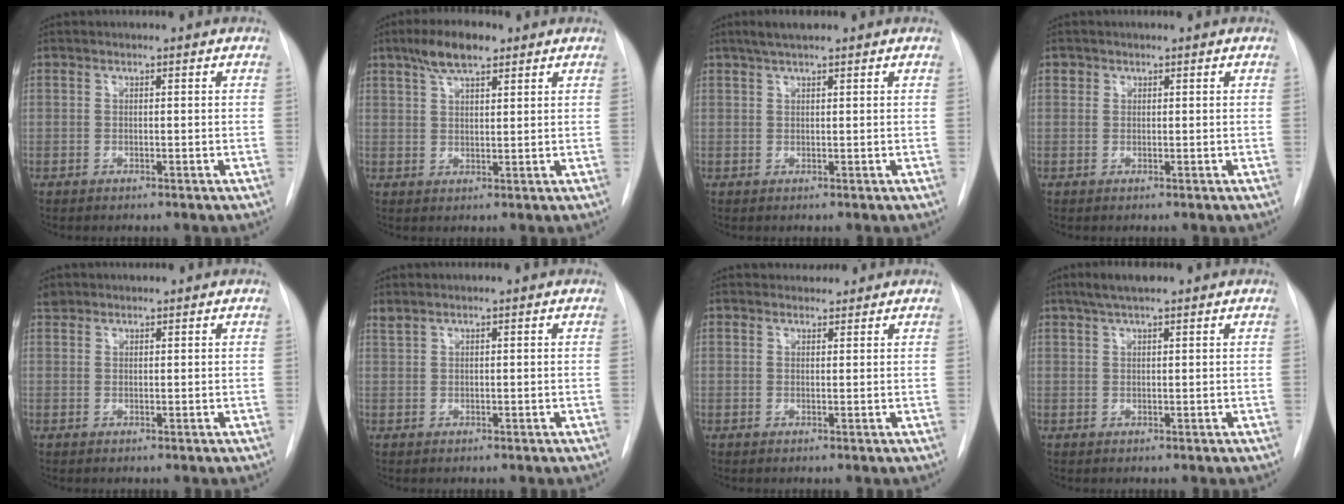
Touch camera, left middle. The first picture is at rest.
{"total": 6.1, "force": [4.1, 1.8, 4.1], "torque": [-0.081, 0.014, 0.073]}
{"total": 3.0, "force": [2.3, 0.3, 1.9], "torque": [-0.038, 0.012, 0.041]}
{"total": 0.8, "force": [0.4, 0.7, 0.0], "torque": [0.010, 0.003, 0.003]}
{"total": 1.6, "force": [1.4, 0.7, -0.1], "torque": [0.001, 0.015, 0.025]}
{"total": 0.9, "force": [0.8, 0.0, 0.3], "torque": [-0.012, 0.013, 0.022]}
{"total": 2.0, "force": [1.8, 0.8, 0.0], "torque": [0.001, 0.009, 0.027]}
{"total": 3.7, "force": [2.7, 0.5, 2.4], "torque": [-0.049, 0.013, 0.050]}